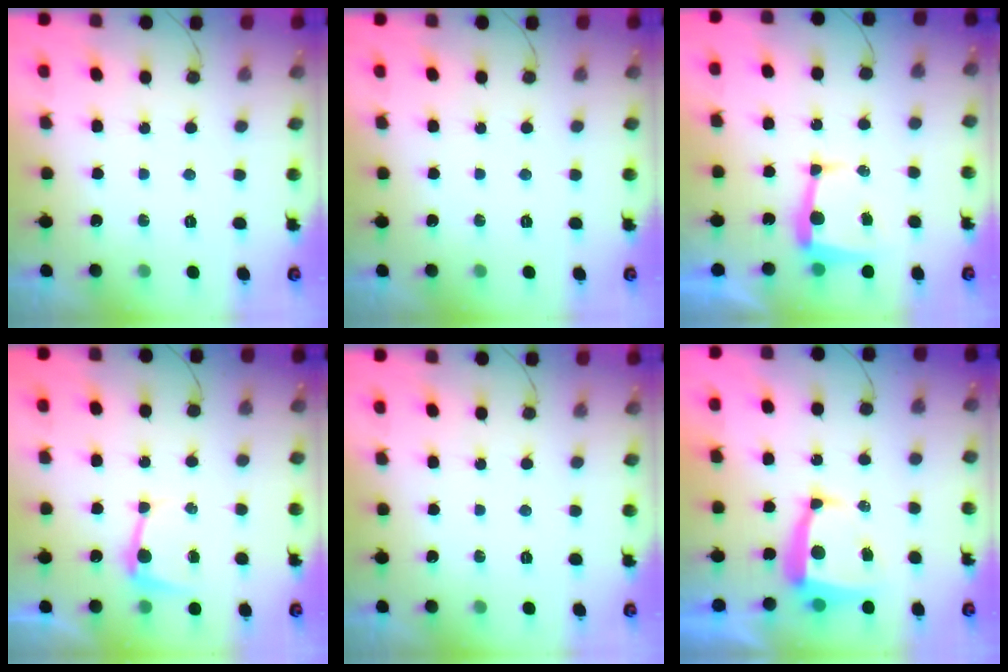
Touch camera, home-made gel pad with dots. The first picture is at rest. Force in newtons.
{"total": 0.0}
{"total": 6.2, "press": 6.2, "slide": 0.4}
{"total": 5.2, "press": 5.2, "slide": 0.7}
{"total": 0.0}
{"total": 6.8, "press": 6.8, "slide": 0.6}